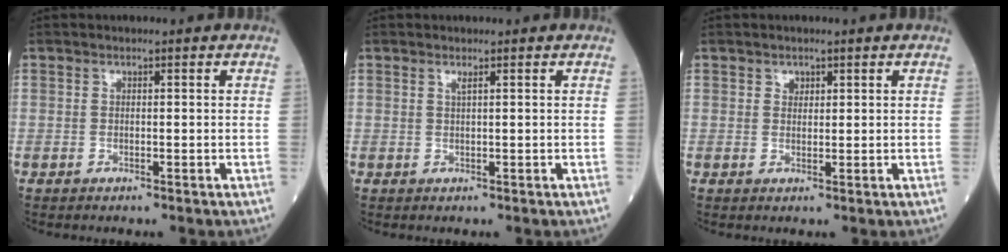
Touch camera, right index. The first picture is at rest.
{"total": 0.7, "force": [0.4, -0.1, 0.5], "torque": [-0.015, -0.004, 0.009]}
{"total": 1.2, "force": [0.7, 0.9, 0.4], "torque": [0.000, -0.003, 0.010]}